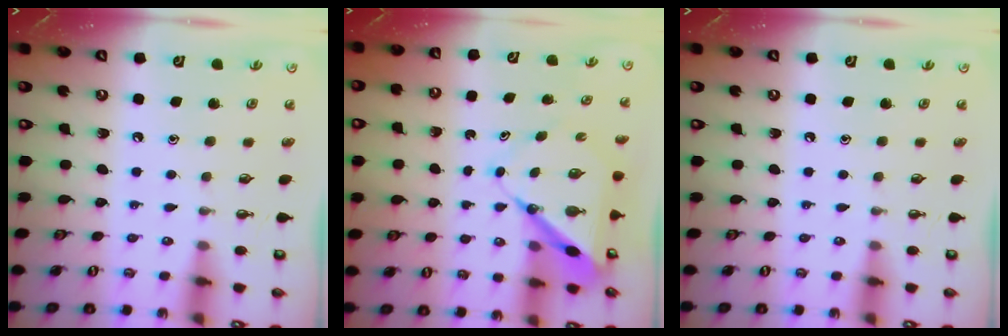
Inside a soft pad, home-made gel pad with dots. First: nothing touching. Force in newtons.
{"total": 8.4, "press": 8.4, "slide": 0.6}
{"total": 0.0}